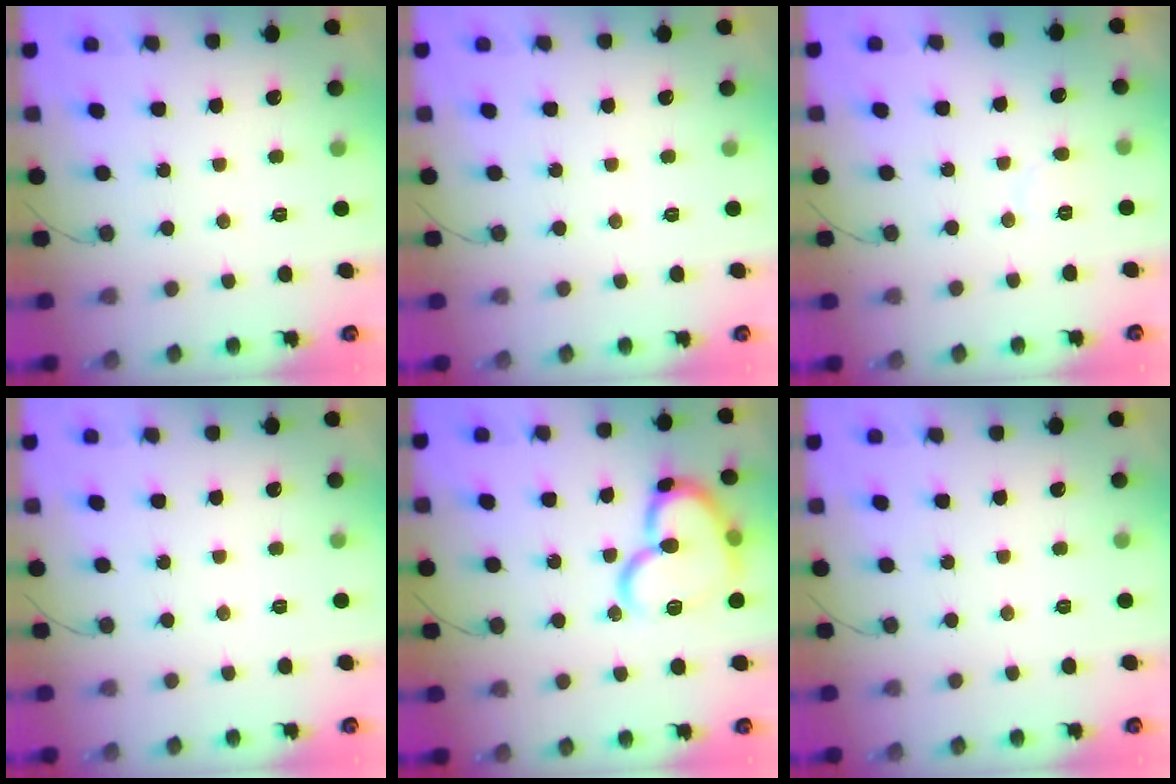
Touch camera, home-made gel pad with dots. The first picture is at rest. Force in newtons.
{"total": 0.0}
{"total": 3.8, "press": 3.8, "slide": 0.3}
{"total": 0.0}
{"total": 18.3, "press": 18.2, "slide": 2.3}
{"total": 0.0}